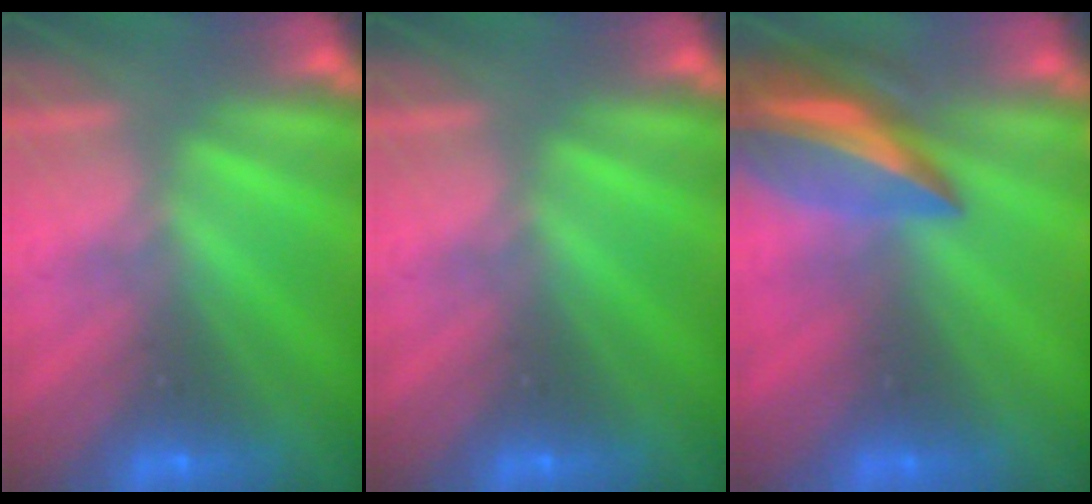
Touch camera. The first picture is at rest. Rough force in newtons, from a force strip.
{"total": 0.0}
{"total": 5.8}